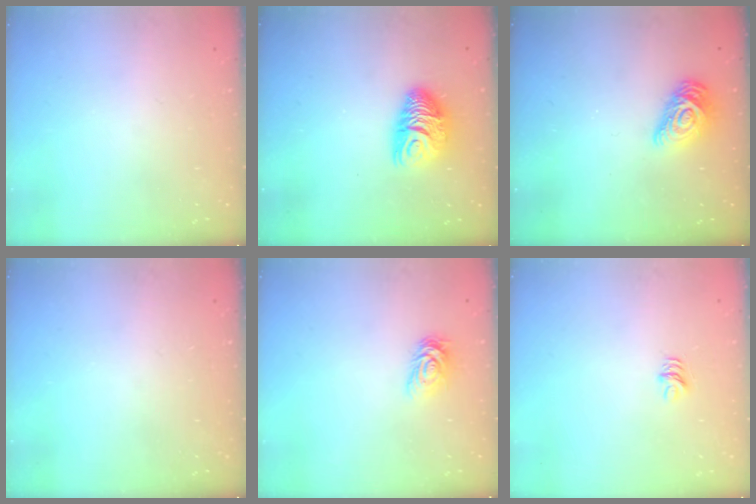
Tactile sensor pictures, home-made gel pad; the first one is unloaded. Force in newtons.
{"total": 9.4, "press": 9.4, "slide": 0.7}
{"total": 11.3, "press": 11.3, "slide": 0.4}
{"total": 0.0}
{"total": 5.1, "press": 5.1, "slide": 0.3}
{"total": 4.1, "press": 4.0, "slide": 0.4}